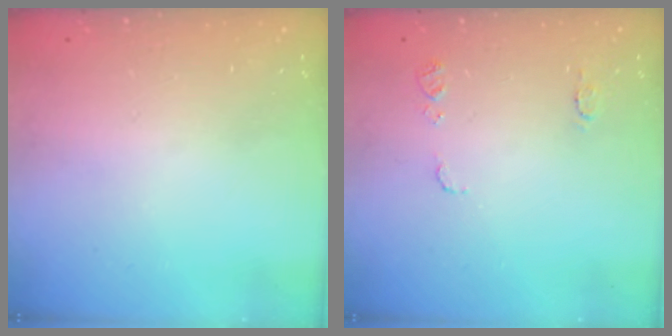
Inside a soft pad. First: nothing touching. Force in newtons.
{"total": 7.1, "press": 7.0, "slide": 0.7}